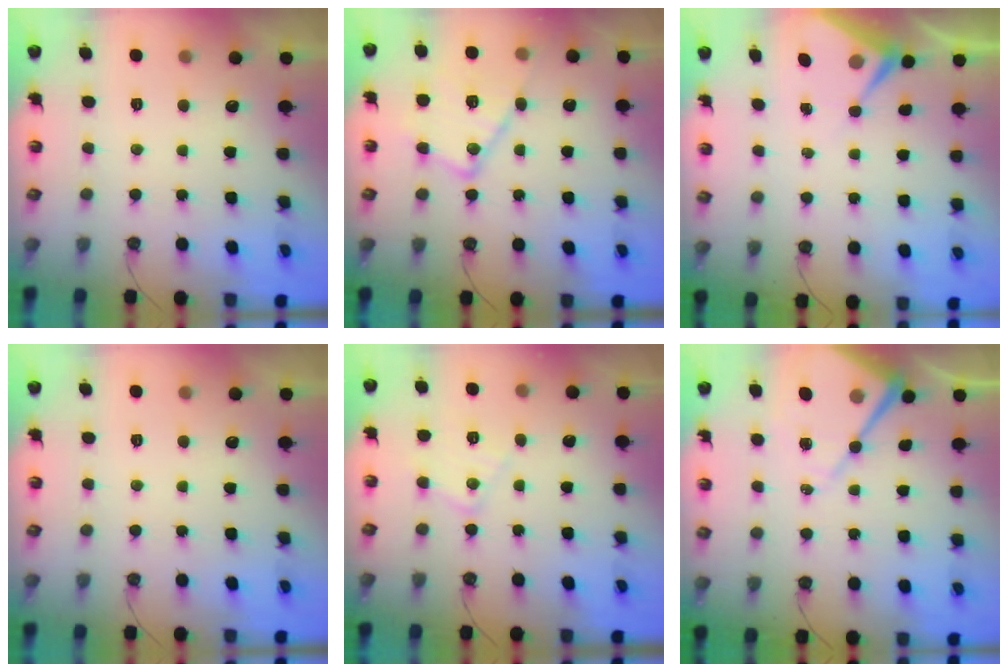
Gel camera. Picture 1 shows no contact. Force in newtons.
{"total": 16.6, "press": 16.5, "slide": 1.5}
{"total": 6.0, "press": 5.9, "slide": 0.7}
{"total": 0.0}
{"total": 8.6, "press": 8.6, "slide": 0.6}
{"total": 12.4, "press": 12.3, "slide": 1.3}